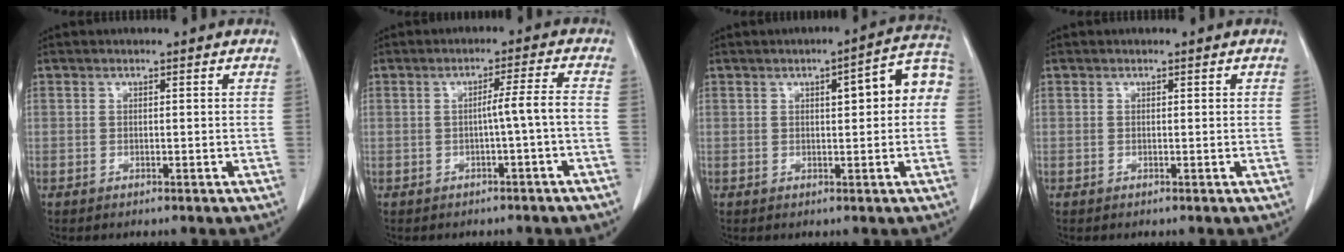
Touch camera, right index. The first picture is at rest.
{"total": 3.6, "force": [-1.1, -0.9, 3.2], "torque": [-0.049, 0.005, -0.017]}
{"total": 7.7, "force": [1.2, 1.9, 7.3], "torque": [-0.090, 0.032, 0.010]}
{"total": 0.0}